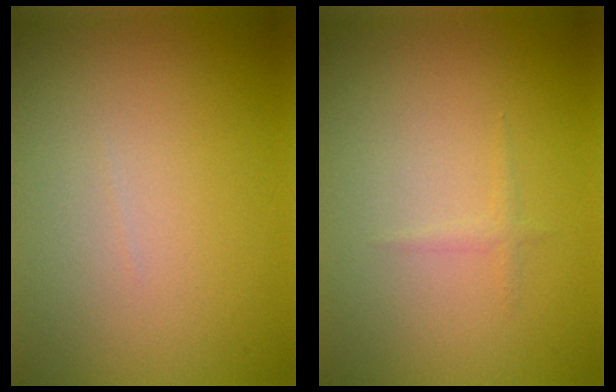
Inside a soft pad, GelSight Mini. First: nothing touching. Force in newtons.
{"total": 0.6, "press": 0.6, "slide": 0.1}